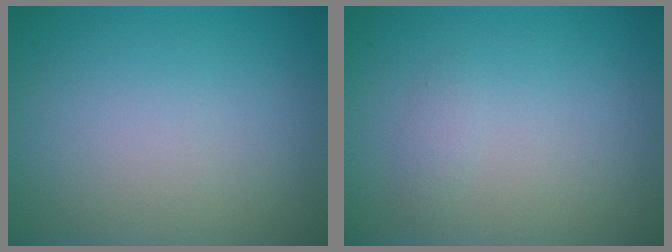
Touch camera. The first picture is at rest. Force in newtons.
{"total": 0.8, "press": 0.8, "slide": 0.1}